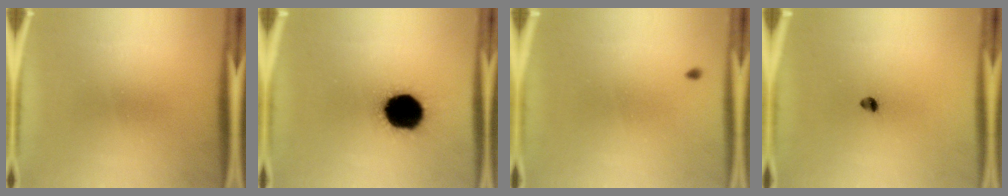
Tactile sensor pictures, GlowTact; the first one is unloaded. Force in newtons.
{"total": 19.9}
{"total": 0.9}
{"total": 1.7}